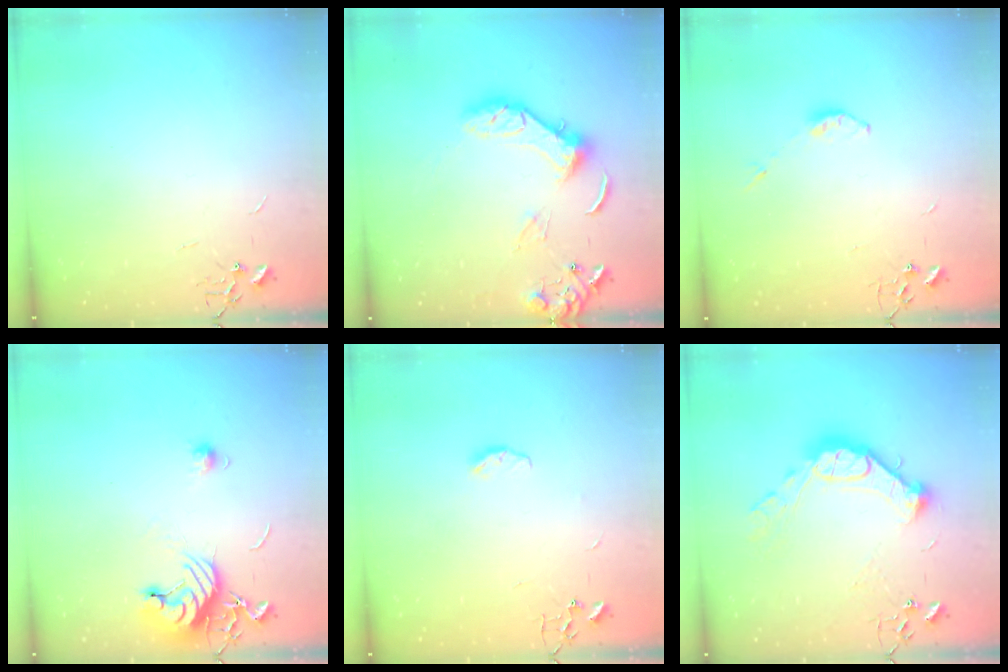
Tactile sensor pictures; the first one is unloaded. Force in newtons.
{"total": 13.0, "press": 12.9, "slide": 1.1}
{"total": 3.3, "press": 3.3, "slide": 0.5}
{"total": 11.4, "press": 11.3, "slide": 1.1}
{"total": 4.7, "press": 4.6, "slide": 0.6}
{"total": 15.8, "press": 15.6, "slide": 1.9}